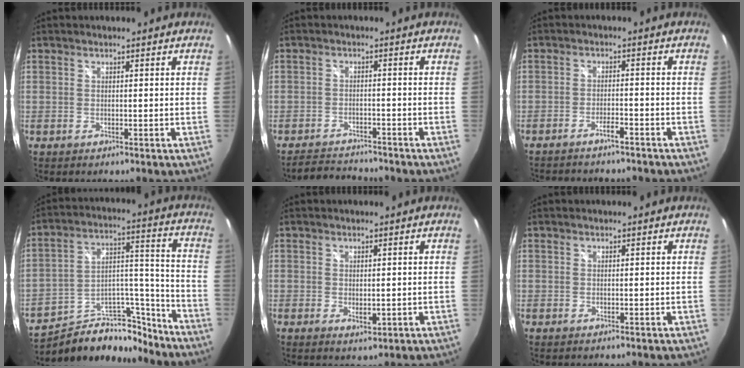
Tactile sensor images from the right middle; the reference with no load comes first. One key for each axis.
{"total": 5.3, "fx": -5.2, "fy": 0.9, "fz": 0.2, "tx": -0.024, "ty": 0.014, "tz": -0.088}
{"total": 8.4, "fx": -7.6, "fy": 1.6, "fz": 3.2, "tx": -0.078, "ty": -0.006, "tz": -0.109}
{"total": 18.3, "fx": -14.7, "fy": 8.5, "fz": 6.7, "tx": -0.117, "ty": 0.062, "tz": -0.214}
{"total": 1.9, "fx": -0.2, "fy": 1.2, "fz": 1.4, "tx": -0.022, "ty": -0.006, "tz": -0.002}
{"total": 0.0}